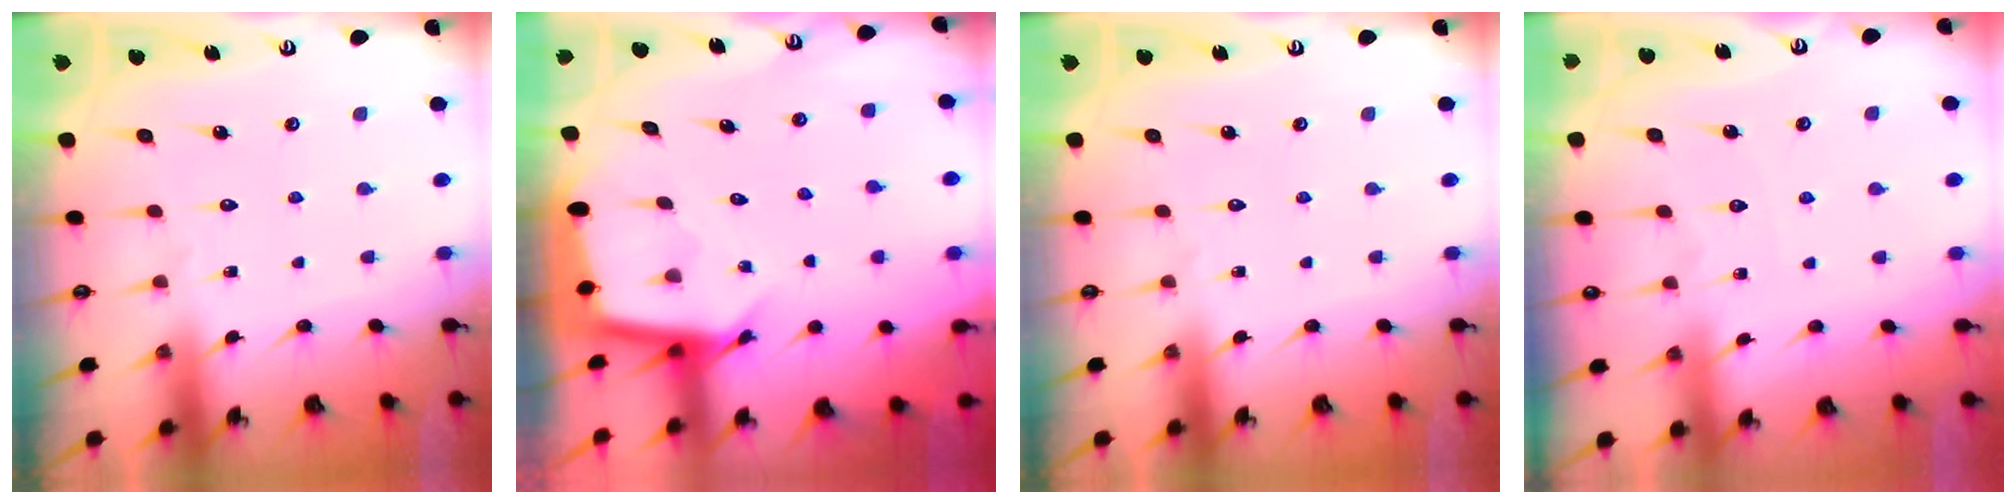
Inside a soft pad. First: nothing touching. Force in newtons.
{"total": 2.9, "press": 2.9, "slide": 0.1}
{"total": 0.0}
{"total": 2.7, "press": 2.7, "slide": 0.4}